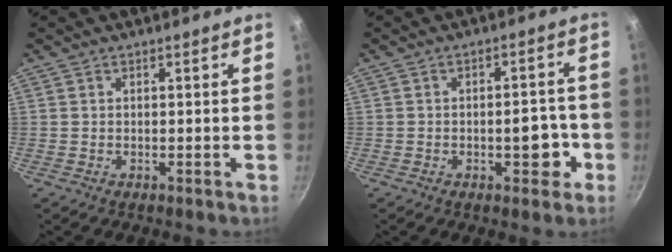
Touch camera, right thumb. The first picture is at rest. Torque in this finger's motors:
{"motor_torque": [2.78, 2.23, 1.39, -1.12, 0.11]}